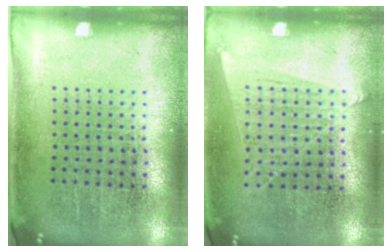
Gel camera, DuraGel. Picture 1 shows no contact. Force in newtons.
{"total": 1.0, "press": 0.9, "slide": 0.4}